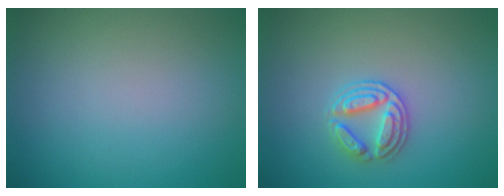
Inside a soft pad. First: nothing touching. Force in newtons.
{"total": 2.7, "press": 2.6, "slide": 0.7}